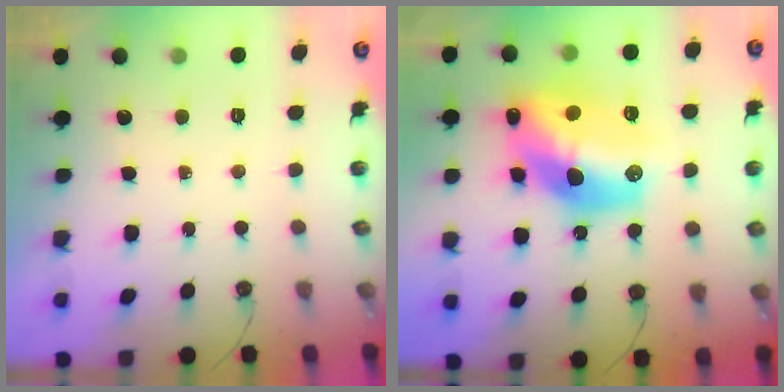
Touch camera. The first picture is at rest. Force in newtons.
{"total": 20.6, "press": 20.6, "slide": 1.1}